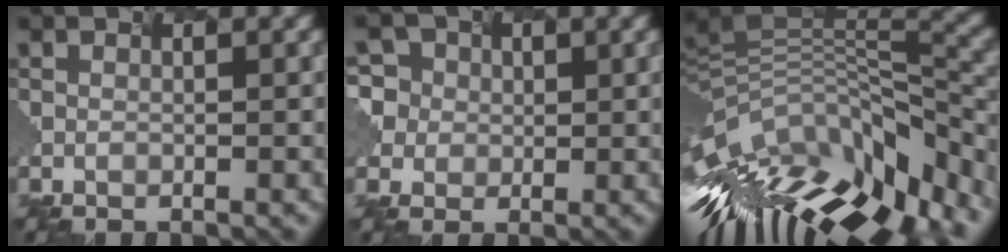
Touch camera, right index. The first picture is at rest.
{"total": 4.0, "force": [1.2, 3.8, 0.4], "torque": [-0.037, 0.020, 0.019]}
{"total": 11.8, "force": [-7.2, 3.7, 8.7], "torque": [-0.194, 0.008, -0.103]}